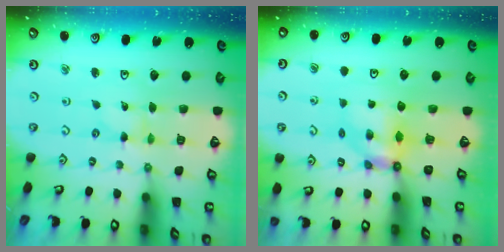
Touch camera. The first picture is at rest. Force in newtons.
{"total": 5.5, "press": 5.5, "slide": 0.2}